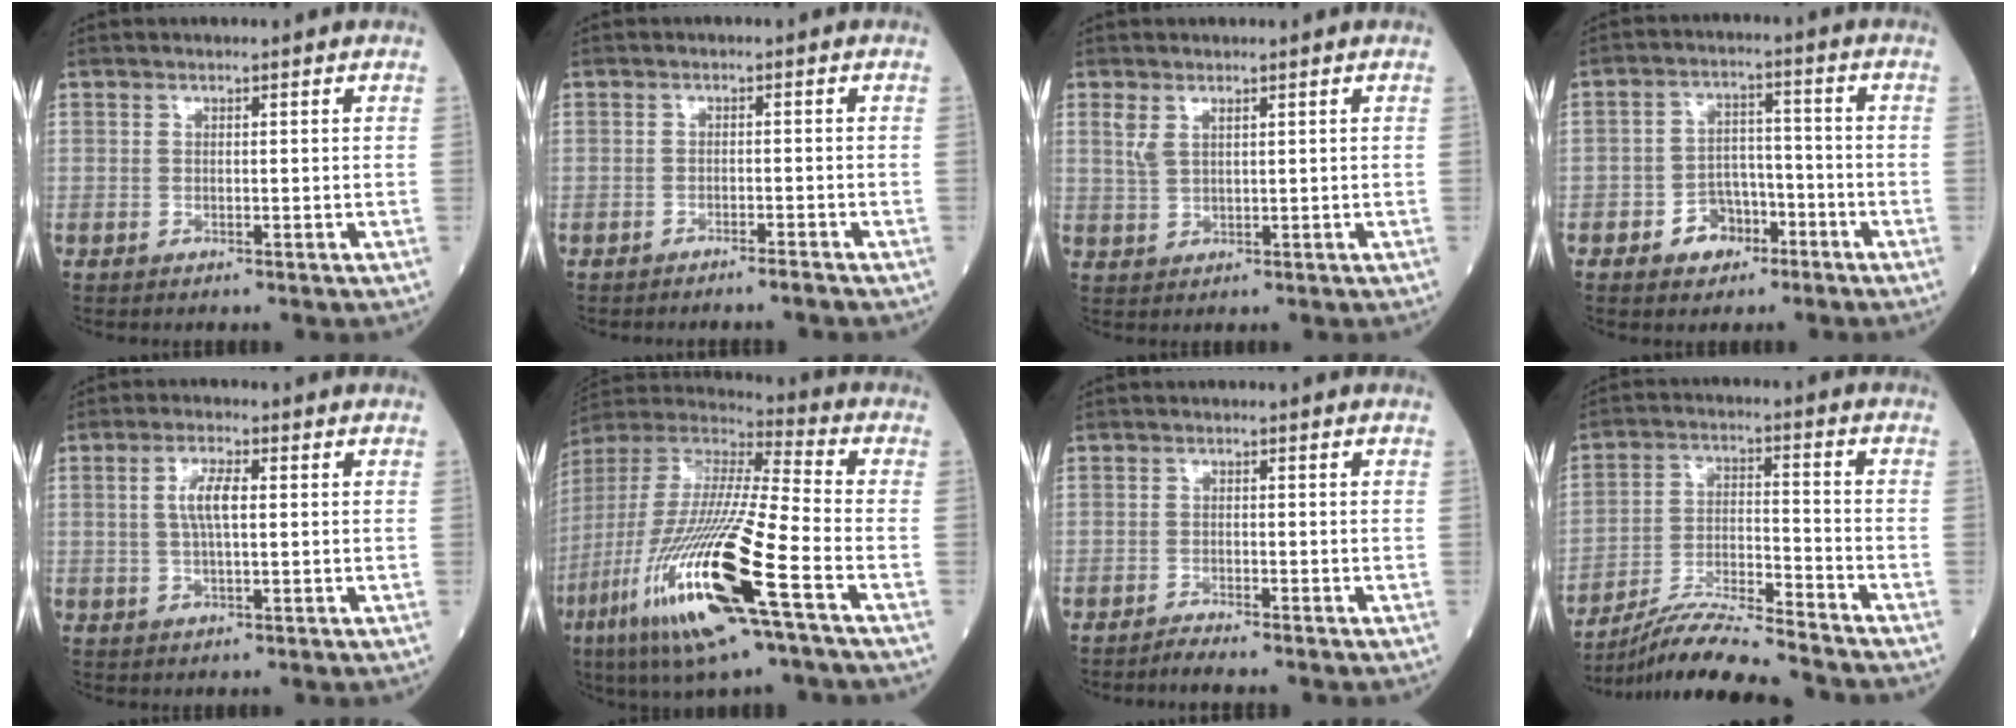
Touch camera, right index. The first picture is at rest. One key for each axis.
{"total": 2.4, "fx": -2.1, "fy": -0.4, "fz": 1.0, "tx": -0.014, "ty": 0.002, "tz": -0.027}
{"total": 2.2, "fx": 1.3, "fy": 0.9, "fz": 1.6, "tx": -0.042, "ty": 0.010, "tz": 0.036}
{"total": 5.5, "fx": -3.0, "fy": 3.9, "fz": 2.5, "tx": -0.040, "ty": 0.019, "tz": -0.043}
{"total": 4.4, "fx": 0.7, "fy": 0.9, "fz": 4.3, "tx": -0.087, "ty": 0.007, "tz": 0.014}
{"total": 23.8, "fx": -9.9, "fy": 1.7, "fz": 21.6, "tx": -0.473, "ty": -0.054, "tz": -0.189}
{"total": 2.0, "fx": -1.8, "fy": -0.6, "fz": 0.5, "tx": -0.013, "ty": -0.003, "tz": -0.031}
{"total": 13.4, "fx": -12.3, "fy": -0.8, "fz": 5.2, "tx": -0.090, "ty": -0.004, "tz": -0.215}